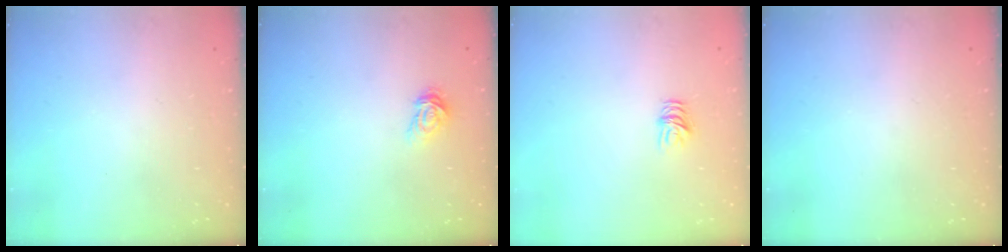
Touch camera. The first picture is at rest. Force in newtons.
{"total": 3.5, "press": 3.4, "slide": 0.3}
{"total": 4.4, "press": 4.4, "slide": 0.3}
{"total": 0.0}